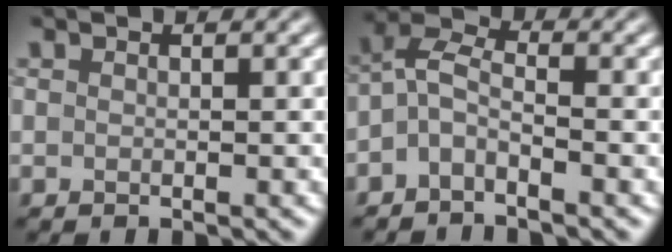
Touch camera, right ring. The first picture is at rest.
{"total": 2.8, "force": [-1.4, 1.3, 2.1], "torque": [-0.046, 0.010, -0.042]}